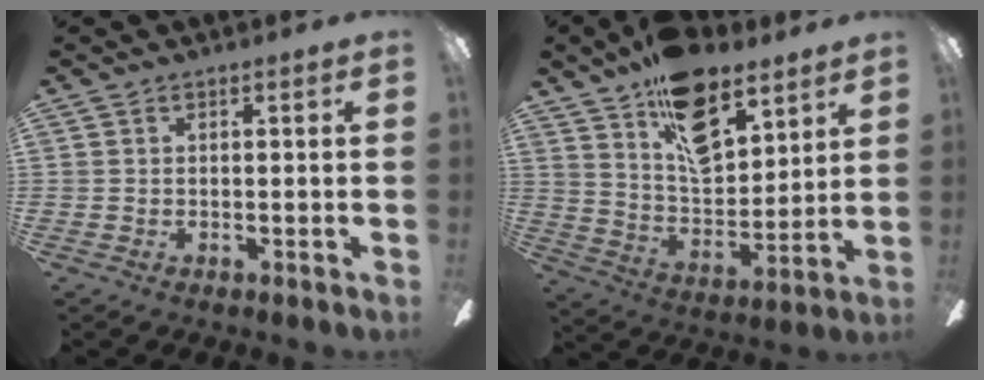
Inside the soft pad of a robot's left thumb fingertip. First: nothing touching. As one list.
[{"total": 17.5, "force": [11.9, 9.0, 9.2], "torque": [-0.150, -0.061, 0.212]}]